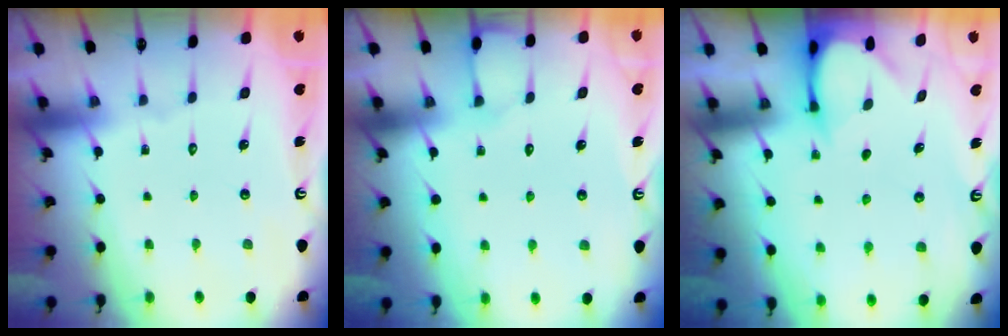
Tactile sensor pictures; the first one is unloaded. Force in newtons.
{"total": 2.9, "press": 2.9, "slide": 0.5}
{"total": 3.7, "press": 3.7, "slide": 0.2}